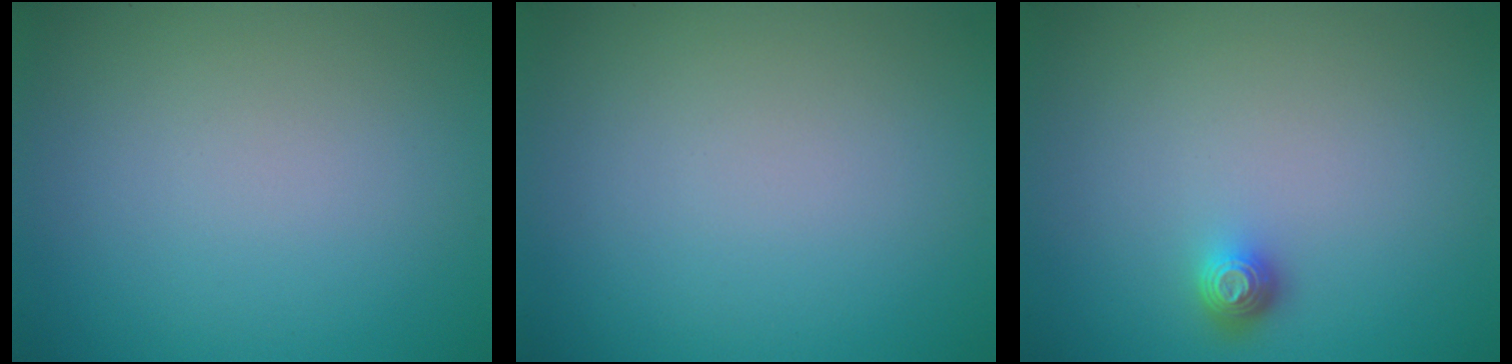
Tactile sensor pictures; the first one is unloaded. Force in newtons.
{"total": 0.0}
{"total": 1.3, "press": 1.1, "slide": 0.8}